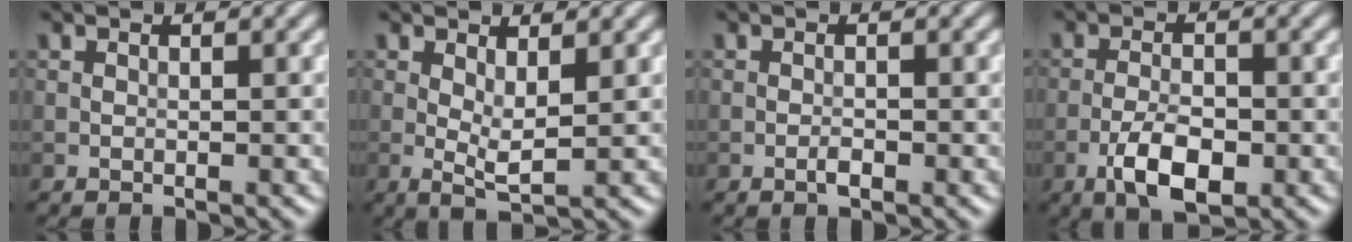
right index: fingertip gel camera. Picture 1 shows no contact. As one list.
[{"total": 2.5, "force": [0.7, 0.6, 2.3], "torque": [-0.045, -0.010, 0.014]}, {"total": 0.9, "force": [-0.5, 0.3, 0.7], "torque": [-0.013, 0.000, -0.010]}, {"total": 4.7, "force": [-2.2, 1.9, 3.7], "torque": [-0.068, -0.002, -0.041]}]